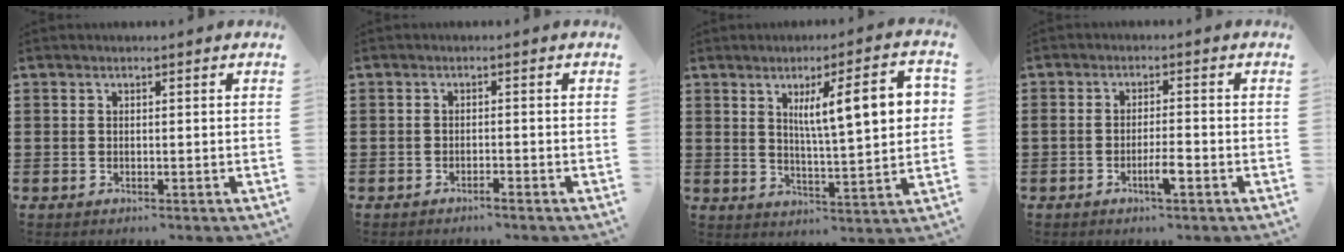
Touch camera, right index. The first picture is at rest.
{"total": 1.1, "force": [-1.0, -0.1, 0.5], "torque": [-0.011, -0.003, -0.019]}
{"total": 11.0, "force": [3.3, 2.0, 10.2], "torque": [-0.170, 0.004, 0.048]}
{"total": 3.5, "force": [-1.9, 0.4, 3.0], "torque": [-0.050, 0.003, -0.034]}